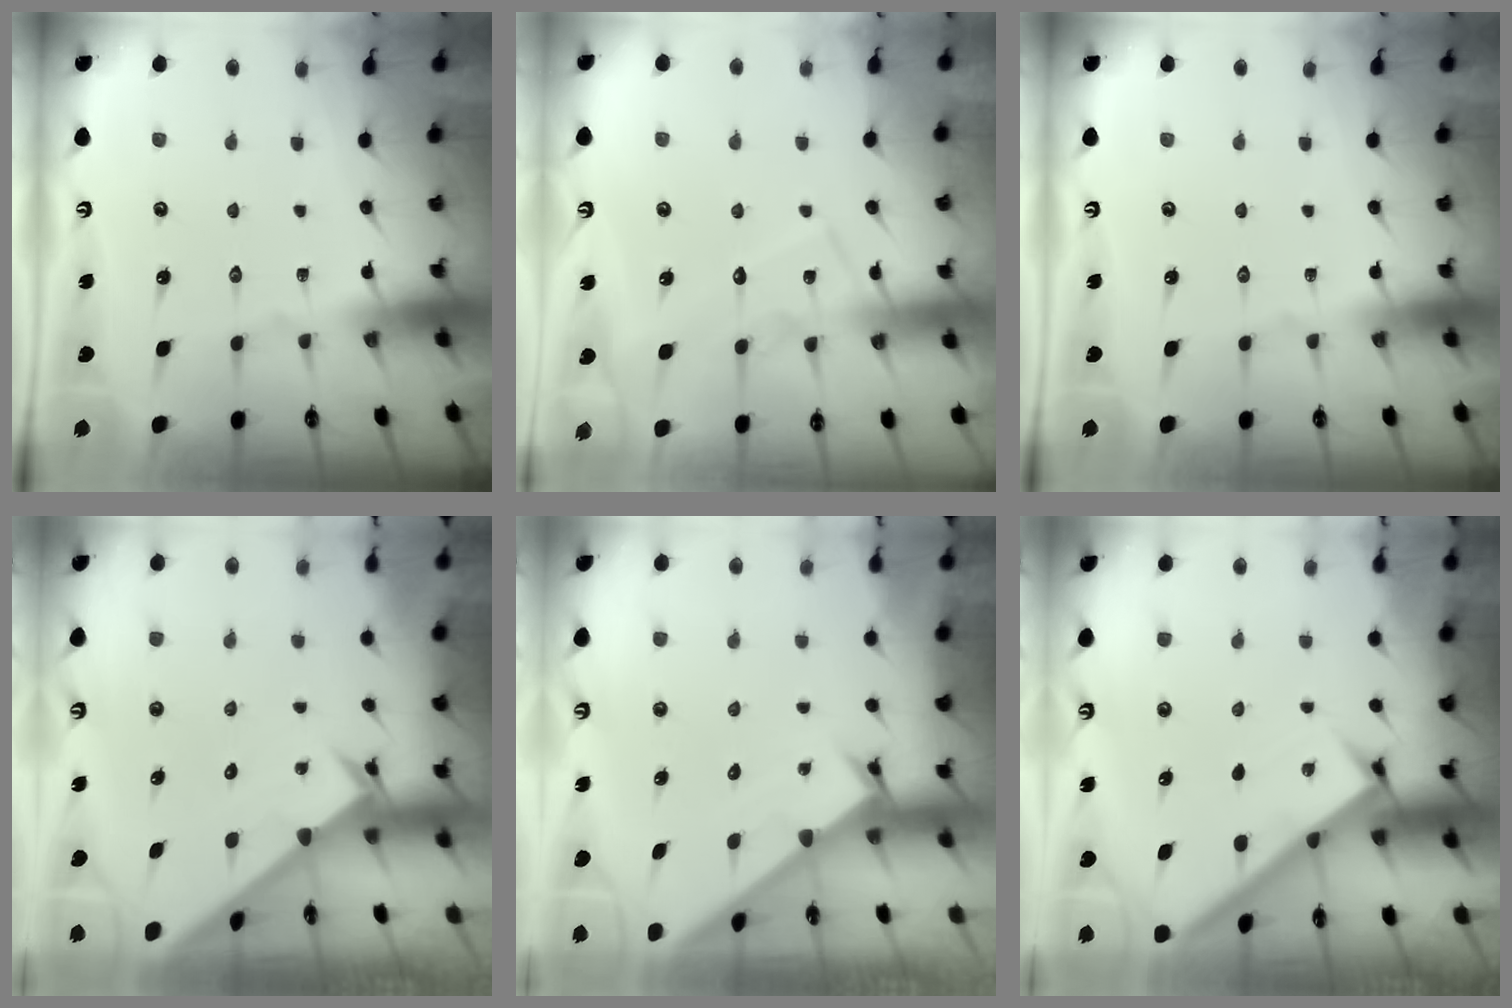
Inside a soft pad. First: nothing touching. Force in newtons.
{"total": 9.2, "press": 9.1, "slide": 0.7}
{"total": 0.0}
{"total": 2.5, "press": 2.5, "slide": 0.2}
{"total": 1.6, "press": 1.6, "slide": 0.1}
{"total": 2.5, "press": 2.5, "slide": 0.3}